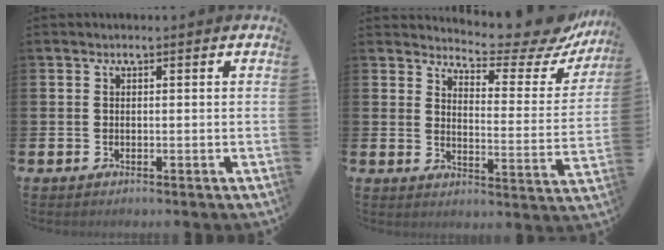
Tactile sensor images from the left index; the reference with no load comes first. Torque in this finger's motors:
{"motor_torque": [1.07, -1.07, 0.38, 0.02]}